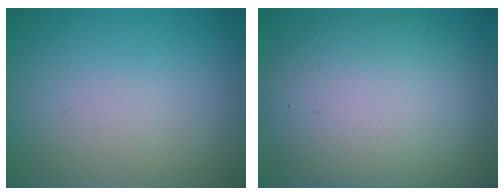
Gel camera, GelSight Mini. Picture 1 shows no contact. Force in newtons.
{"total": 10.1, "press": 10.1, "slide": 0.3}